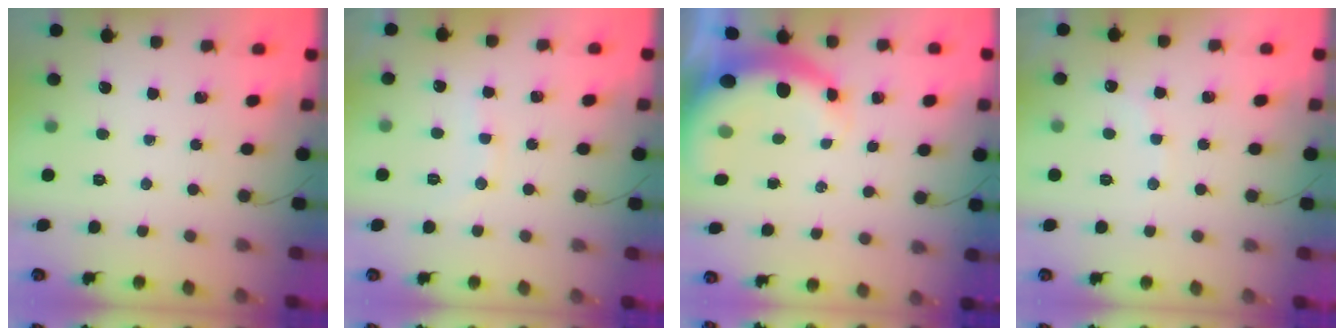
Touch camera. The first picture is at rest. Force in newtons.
{"total": 7.5, "press": 7.4, "slide": 0.7}
{"total": 7.5, "press": 7.3, "slide": 1.6}
{"total": 6.8, "press": 6.7, "slide": 1.3}